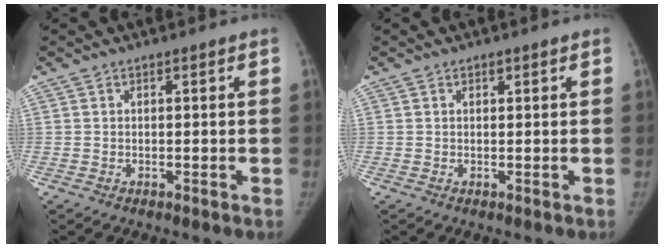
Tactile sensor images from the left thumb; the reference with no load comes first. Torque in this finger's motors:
{"motor_torque": [0.14, 0.01, 0.16, -0.25, 0.05]}